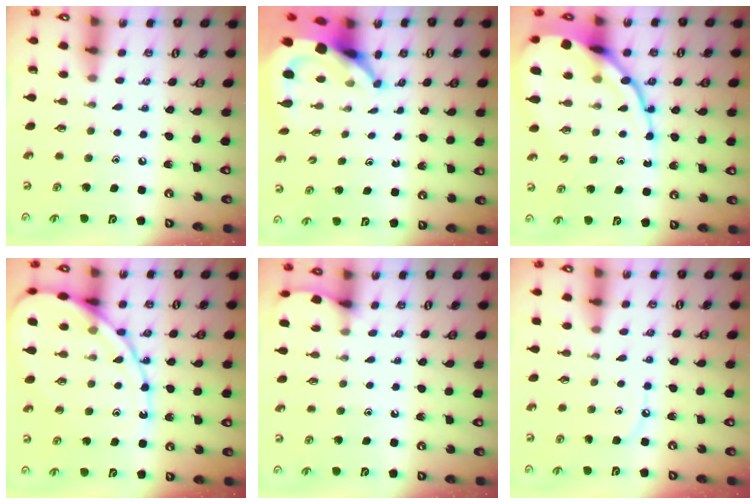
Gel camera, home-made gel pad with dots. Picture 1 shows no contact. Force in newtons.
{"total": 6.7, "press": 6.6, "slide": 0.8}
{"total": 16.7, "press": 16.6, "slide": 1.6}
{"total": 14.4, "press": 14.4, "slide": 1.5}
{"total": 3.6, "press": 3.6, "slide": 0.4}
{"total": 5.8, "press": 5.8, "slide": 0.3}